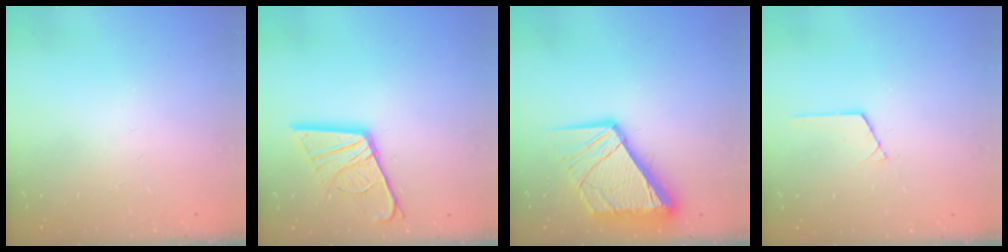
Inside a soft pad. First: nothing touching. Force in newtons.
{"total": 16.2, "press": 16.1, "slide": 1.8}
{"total": 14.5, "press": 14.4, "slide": 1.6}
{"total": 1.0, "press": 1.0, "slide": 0.1}